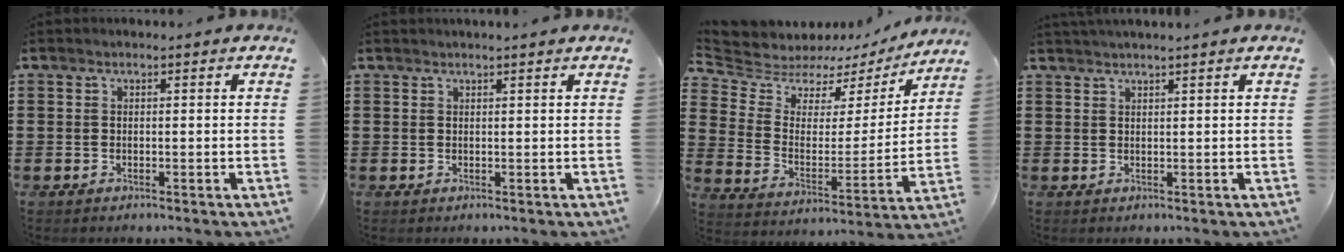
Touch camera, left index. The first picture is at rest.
{"total": 0.7, "force": [0.6, -0.1, 0.3], "torque": [-0.006, -0.003, 0.013]}
{"total": 5.9, "force": [5.3, 2.5, 0.5], "torque": [-0.051, -0.037, 0.090]}
{"total": 1.2, "force": [1.0, -0.2, 0.4], "torque": [-0.009, -0.001, 0.020]}